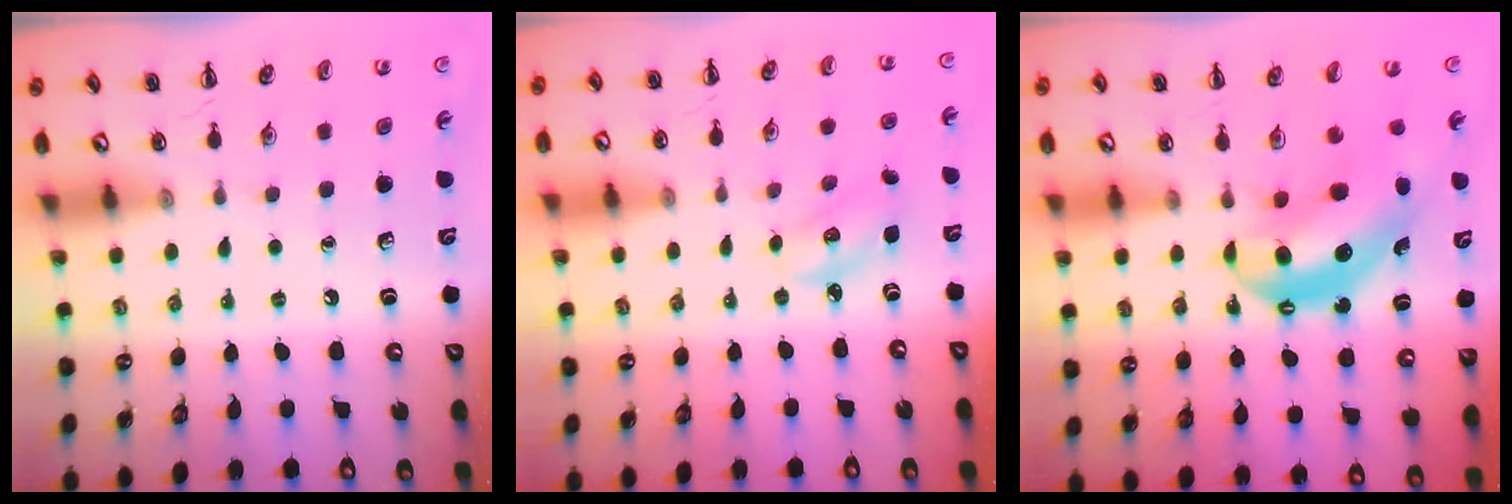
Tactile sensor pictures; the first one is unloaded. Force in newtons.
{"total": 2.6, "press": 2.5, "slide": 0.5}
{"total": 8.3, "press": 8.1, "slide": 1.9}